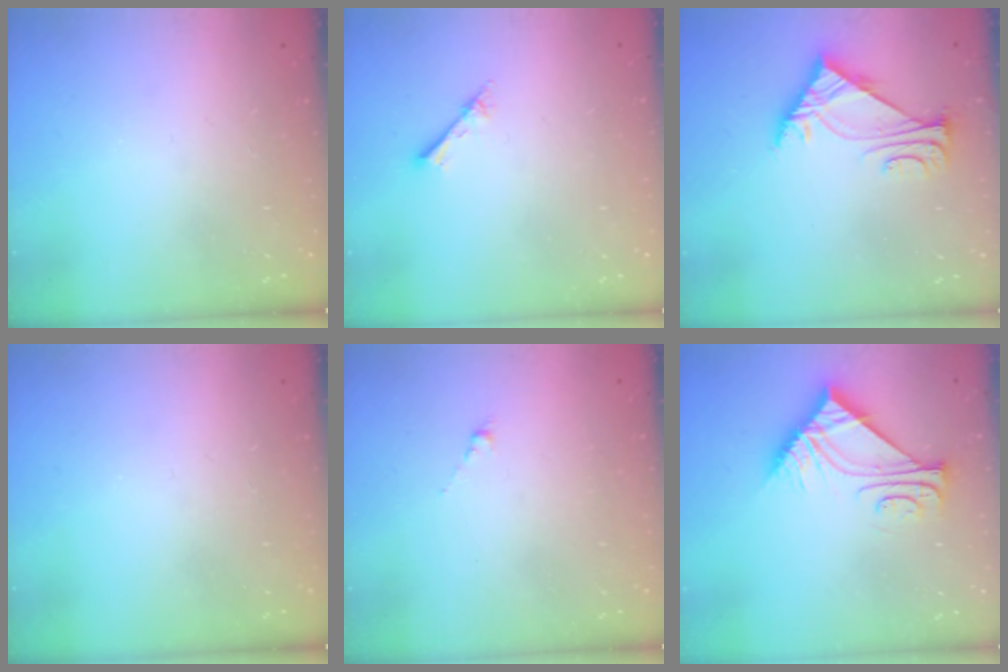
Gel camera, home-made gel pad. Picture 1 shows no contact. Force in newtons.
{"total": 2.4, "press": 2.4, "slide": 0.3}
{"total": 6.1, "press": 6.0, "slide": 1.2}
{"total": 0.0}
{"total": 0.0}
{"total": 9.3, "press": 9.3, "slide": 0.5}